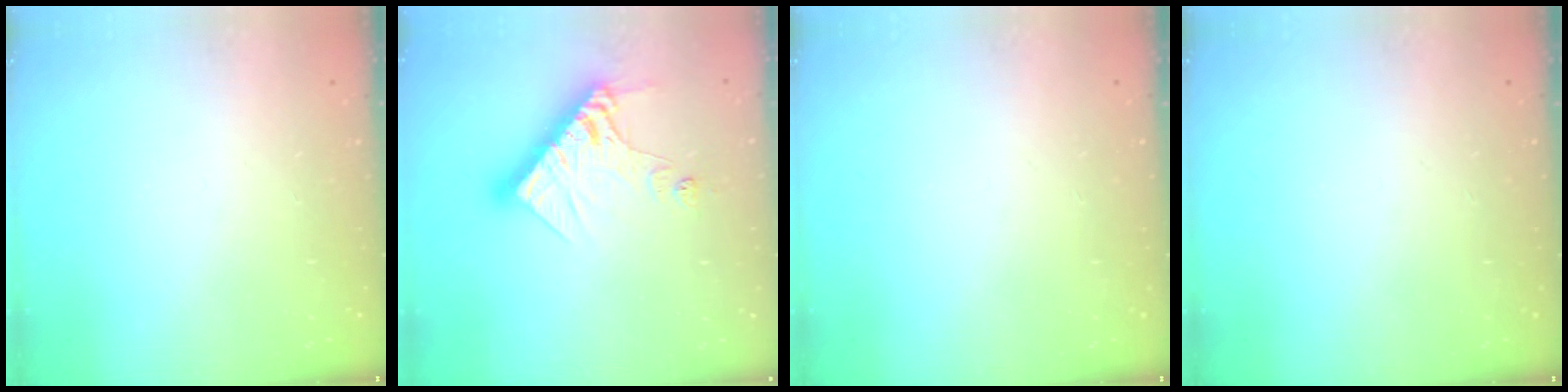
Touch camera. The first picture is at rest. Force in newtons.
{"total": 13.3, "press": 13.2, "slide": 1.7}
{"total": 0.0}
{"total": 0.0}